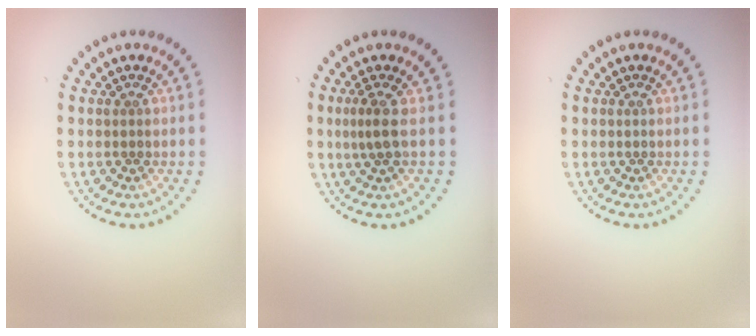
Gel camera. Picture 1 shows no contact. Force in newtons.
{"total": 1.8, "press": 1.3, "slide": 1.3}
{"total": 0.0}